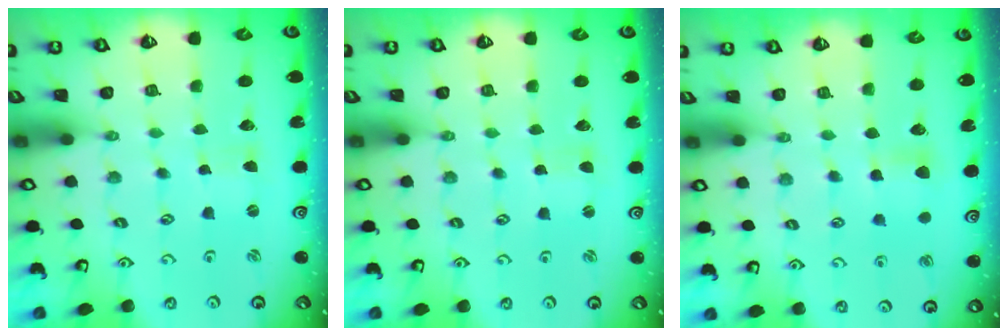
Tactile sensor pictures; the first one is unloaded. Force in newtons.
{"total": 0.6, "press": 0.5, "slide": 0.2}
{"total": 5.2, "press": 5.2, "slide": 0.6}